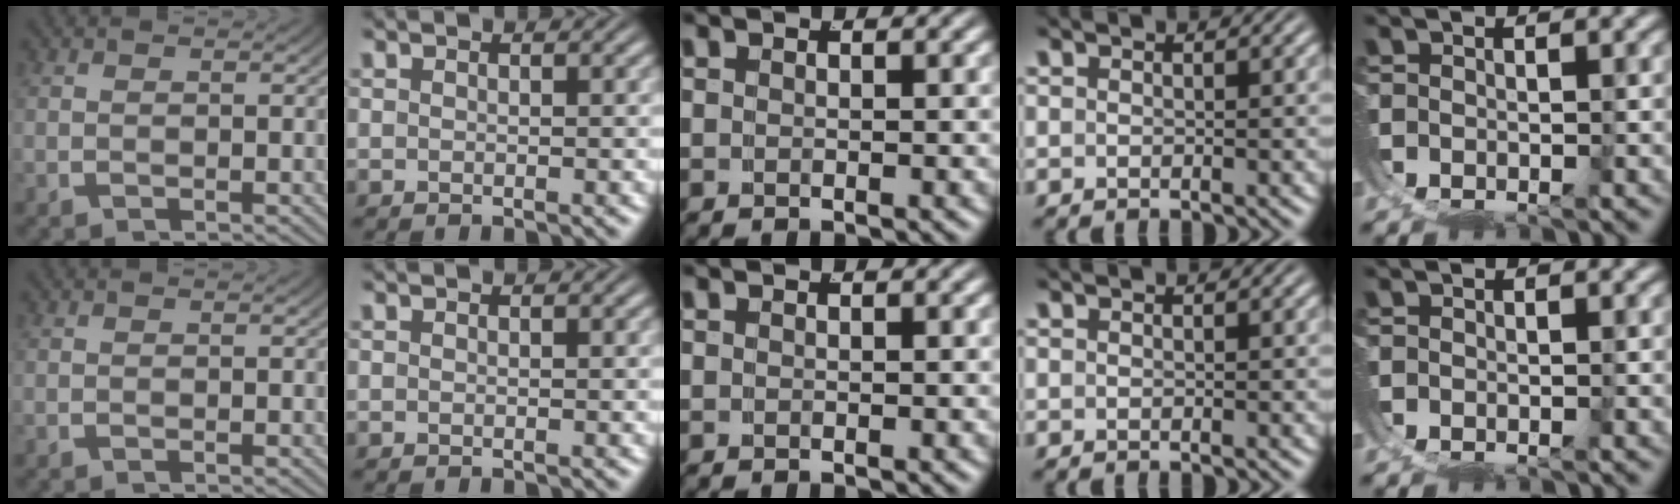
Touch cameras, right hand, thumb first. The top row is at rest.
{}